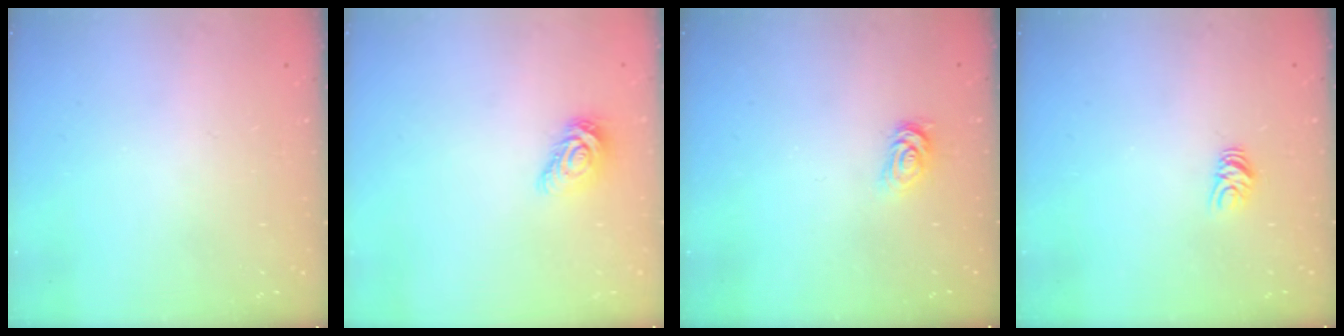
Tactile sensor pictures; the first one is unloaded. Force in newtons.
{"total": 7.9, "press": 7.9, "slide": 0.3}
{"total": 2.6, "press": 2.6, "slide": 0.4}
{"total": 5.8, "press": 5.8, "slide": 0.5}